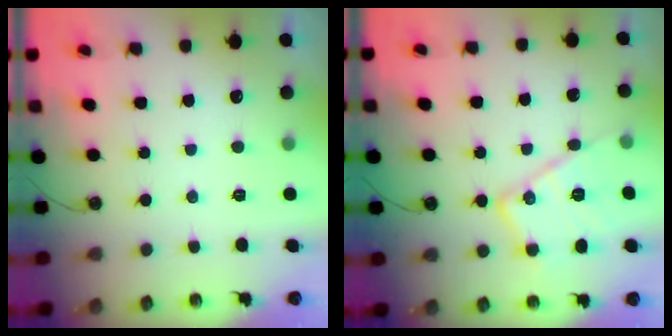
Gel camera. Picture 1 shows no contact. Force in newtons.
{"total": 15.3, "press": 15.3, "slide": 0.5}